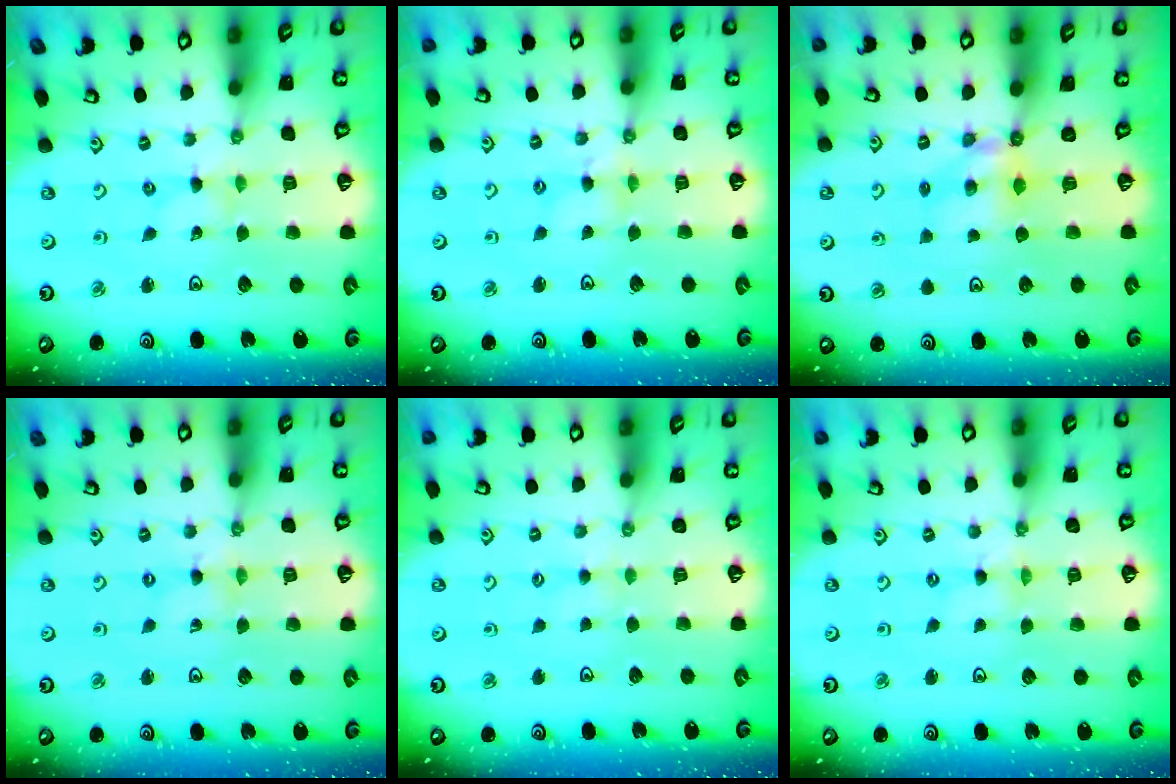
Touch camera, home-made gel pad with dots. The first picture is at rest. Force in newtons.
{"total": 3.6, "press": 3.5, "slide": 0.4}
{"total": 5.4, "press": 5.4, "slide": 0.2}
{"total": 0.0}
{"total": 1.7, "press": 1.7, "slide": 0.3}
{"total": 0.0}